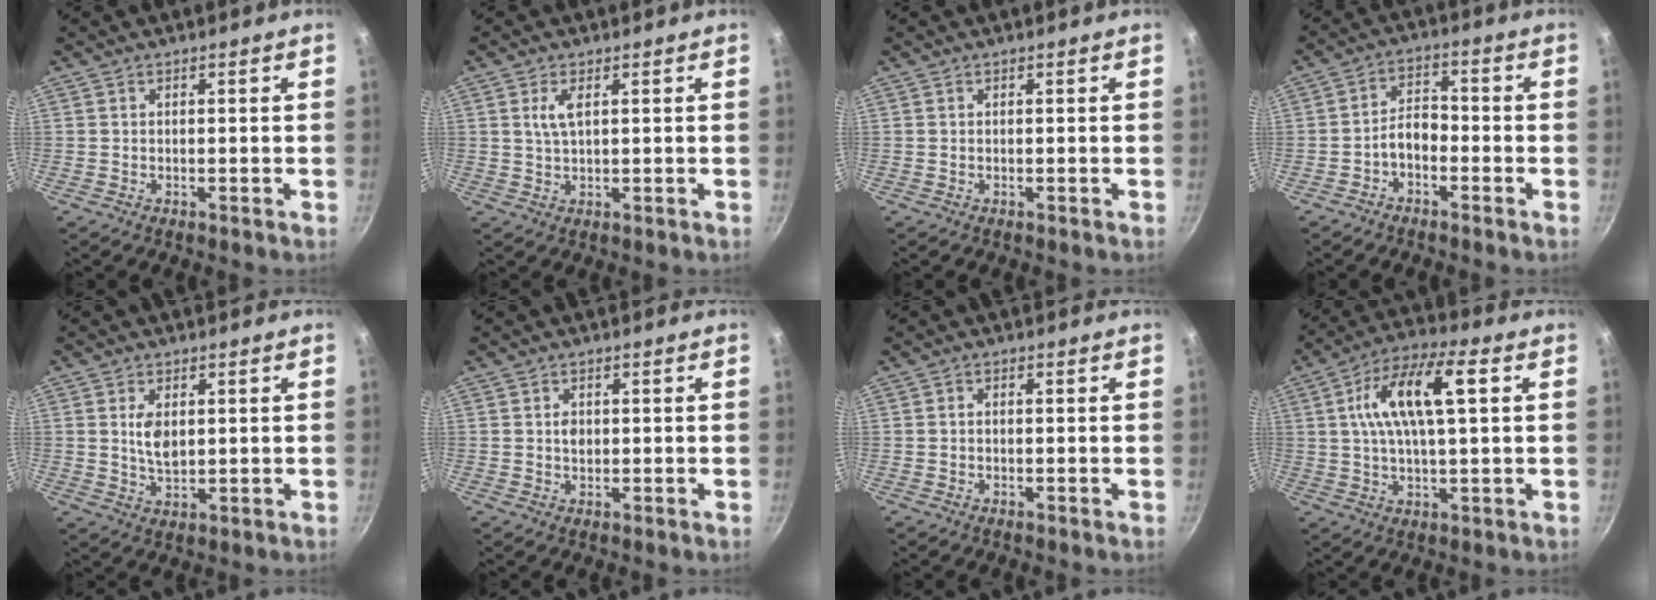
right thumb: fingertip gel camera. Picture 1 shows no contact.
{"total": 3.2, "force": [1.1, 1.3, 2.8], "torque": [-0.062, -0.001, 0.025]}
{"total": 0.0}
{"total": 5.2, "force": [-2.1, 3.3, 3.4], "torque": [-0.047, 0.030, -0.048]}
{"total": 5.1, "force": [1.0, 2.9, 4.1], "torque": [-0.069, -0.009, 0.024]}
{"total": 2.2, "force": [0.2, 1.6, 1.4], "torque": [-0.015, 0.001, 0.005]}
{"total": 0.6, "force": [-0.2, 0.5, 0.4], "torque": [-0.003, 0.001, -0.008]}
{"total": 14.7, "force": [3.5, 5.3, 13.2], "torque": [-0.251, 0.020, 0.057]}